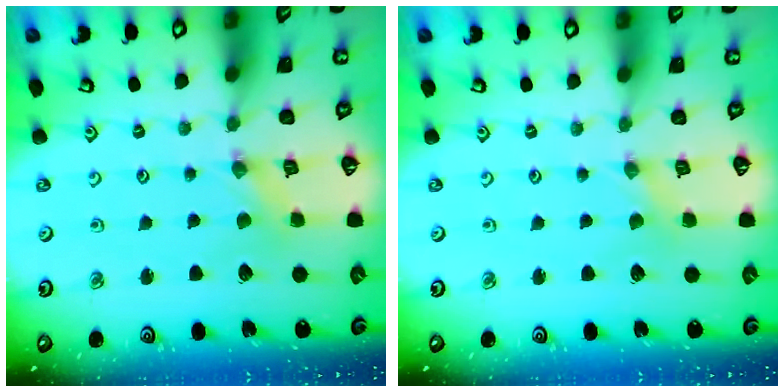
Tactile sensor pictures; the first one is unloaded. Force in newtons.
{"total": 0.0}